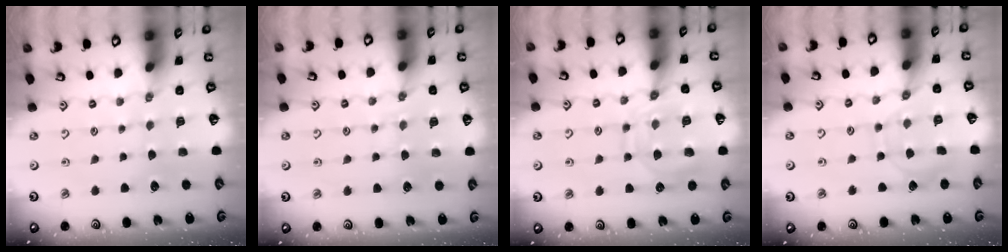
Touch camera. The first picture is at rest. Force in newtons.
{"total": 5.4, "press": 5.3, "slide": 0.6}
{"total": 13.4, "press": 13.4, "slide": 1.3}
{"total": 7.9, "press": 7.8, "slide": 0.9}